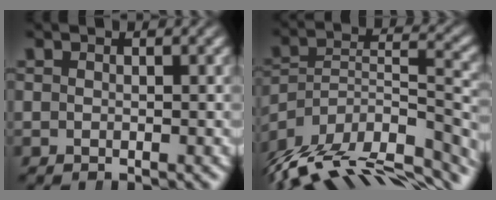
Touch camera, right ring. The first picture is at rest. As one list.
[{"total": 13.4, "force": [-8.7, 6.7, 7.7], "torque": [-0.119, -0.045, -0.114]}]